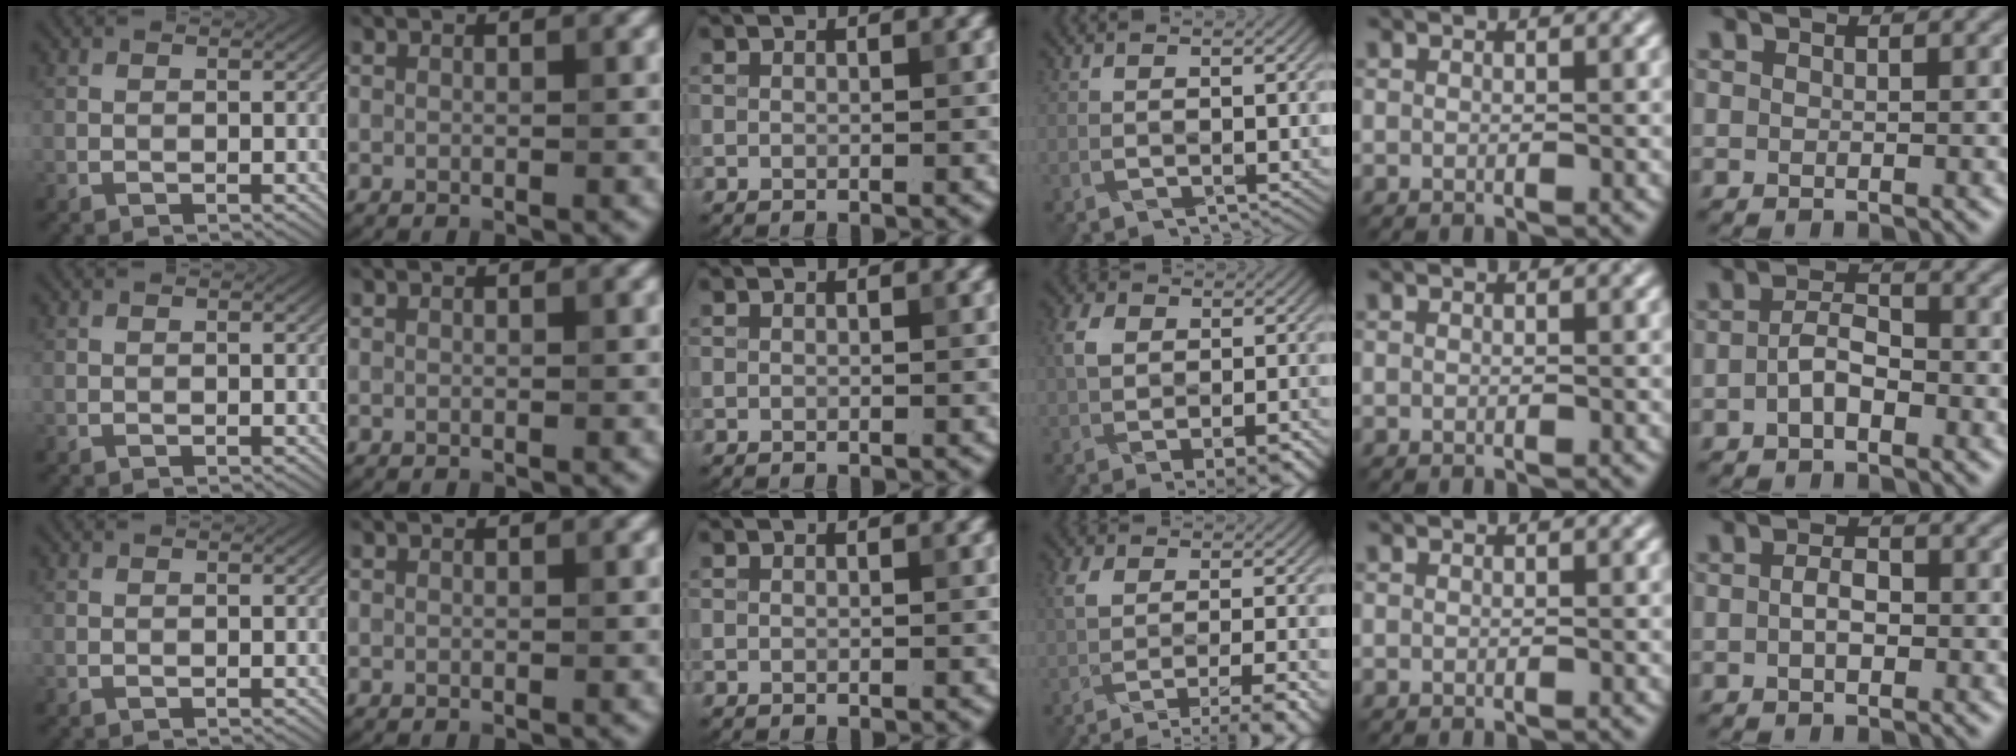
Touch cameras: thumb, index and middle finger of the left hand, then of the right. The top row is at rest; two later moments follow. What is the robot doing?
{"motion": "wrap", "object": "netting"}